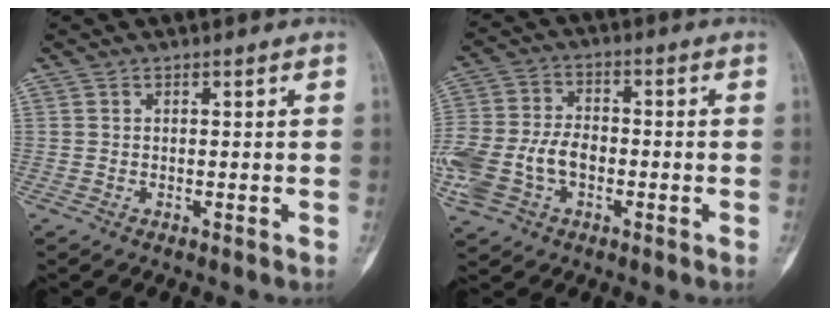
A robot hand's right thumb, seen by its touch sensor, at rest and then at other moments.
{"total": 15.4, "force": [-4.0, 10.6, 10.4], "torque": [-0.244, 0.021, -0.072]}